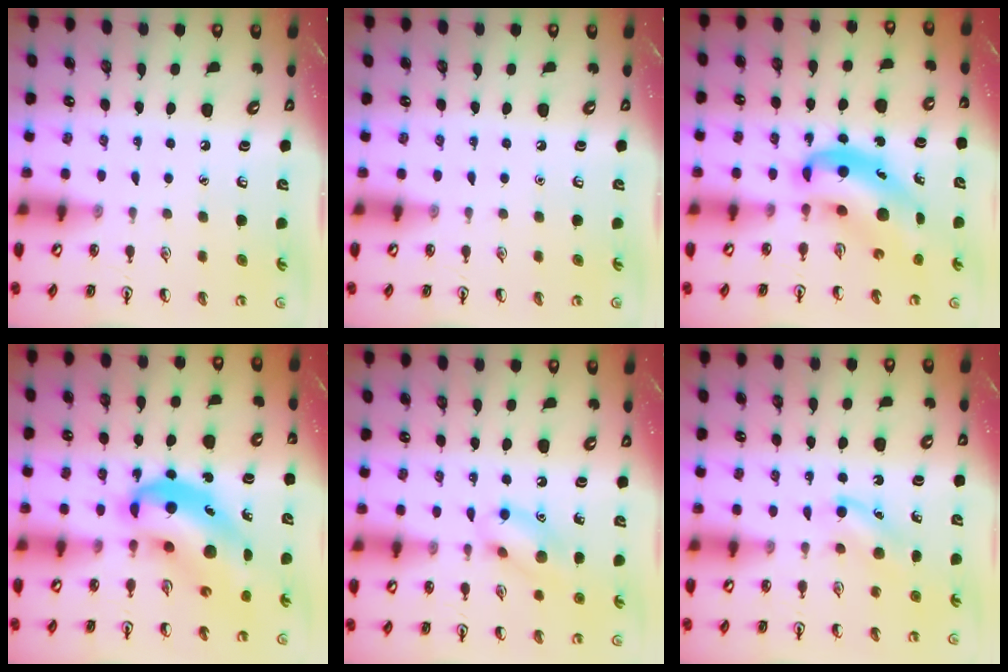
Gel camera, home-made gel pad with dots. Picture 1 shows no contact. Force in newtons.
{"total": 0.0}
{"total": 9.1, "press": 8.8, "slide": 2.4}
{"total": 10.6, "press": 10.2, "slide": 2.9}
{"total": 10.8, "press": 10.8, "slide": 0.6}
{"total": 5.1, "press": 4.8, "slide": 1.5}